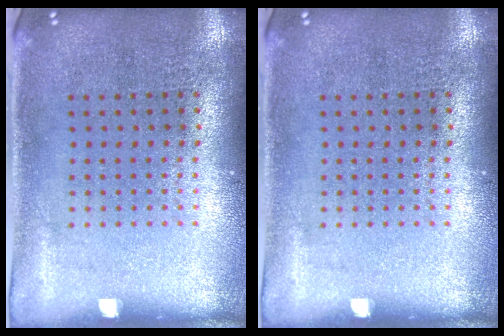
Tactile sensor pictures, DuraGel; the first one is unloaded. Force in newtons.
{"total": 0.0}